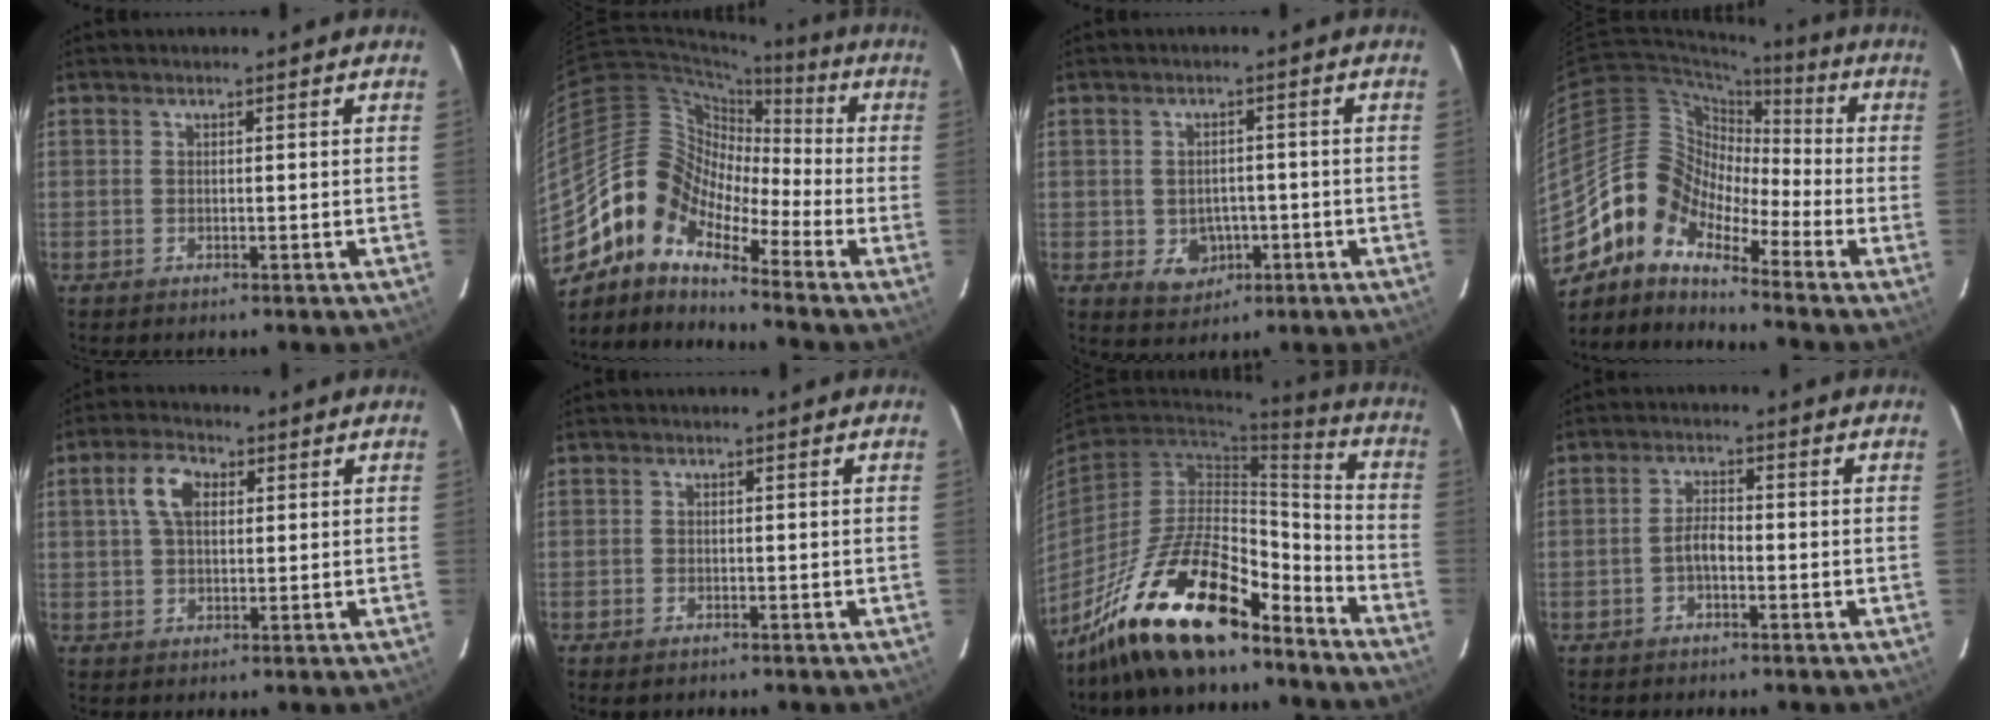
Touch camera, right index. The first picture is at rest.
{"total": 11.2, "force": [-7.9, 6.1, 5.1], "torque": [-0.084, 0.022, -0.182]}
{"total": 5.3, "force": [-1.6, 4.5, 2.3], "torque": [-0.051, 0.007, -0.007]}
{"total": 10.5, "force": [-7.5, 6.0, 4.4], "torque": [-0.075, 0.025, -0.173]}
{"total": 5.9, "force": [1.8, 3.5, 4.5], "torque": [-0.087, 0.019, 0.034]}
{"total": 1.4, "force": [-1.0, 0.8, 0.5], "torque": [-0.010, -0.007, -0.018]}
{"total": 21.5, "force": [-16.1, 6.9, 12.5], "torque": [-0.230, 0.001, -0.273]}
{"total": 2.8, "force": [-1.3, 1.1, 2.3], "torque": [-0.048, 0.009, -0.025]}